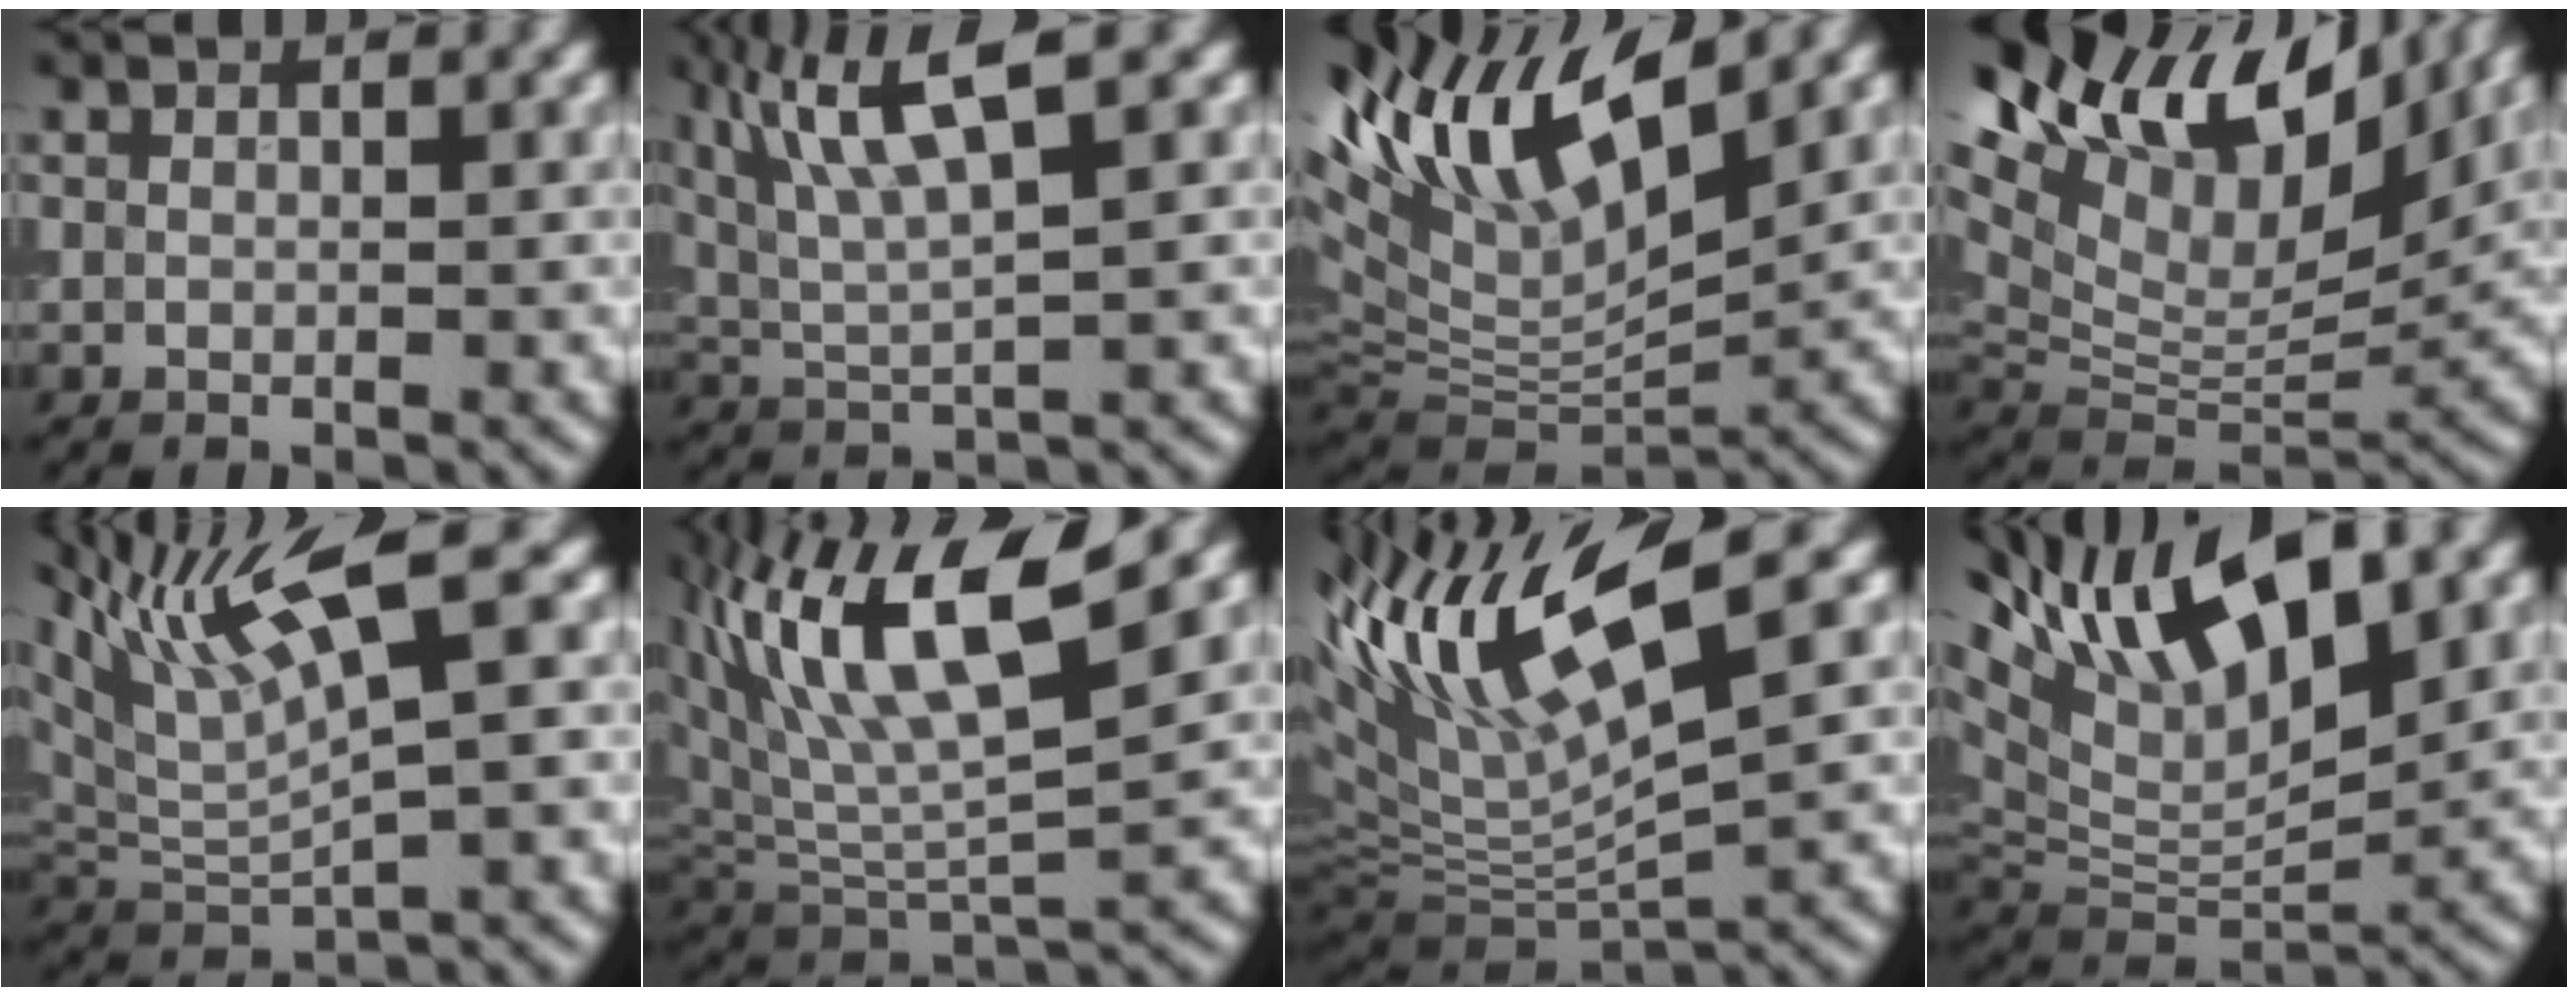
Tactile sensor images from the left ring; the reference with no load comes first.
{"total": 7.7, "force": [3.6, 1.6, 6.6], "torque": [-0.126, 0.015, 0.069]}
{"total": 11.7, "force": [5.8, 4.9, 8.9], "torque": [-0.184, 0.020, 0.110]}
{"total": 14.2, "force": [8.2, 6.5, 9.6], "torque": [-0.196, 0.043, 0.148]}
{"total": 8.2, "force": [5.1, 1.2, 6.3], "torque": [-0.122, 0.012, 0.098]}
{"total": 10.6, "force": [5.0, 4.0, 8.5], "torque": [-0.165, 0.007, 0.093]}
{"total": 12.0, "force": [4.7, 2.9, 10.6], "torque": [-0.200, 0.016, 0.087]}
{"total": 12.0, "force": [6.9, 4.3, 8.9], "torque": [-0.158, 0.019, 0.123]}